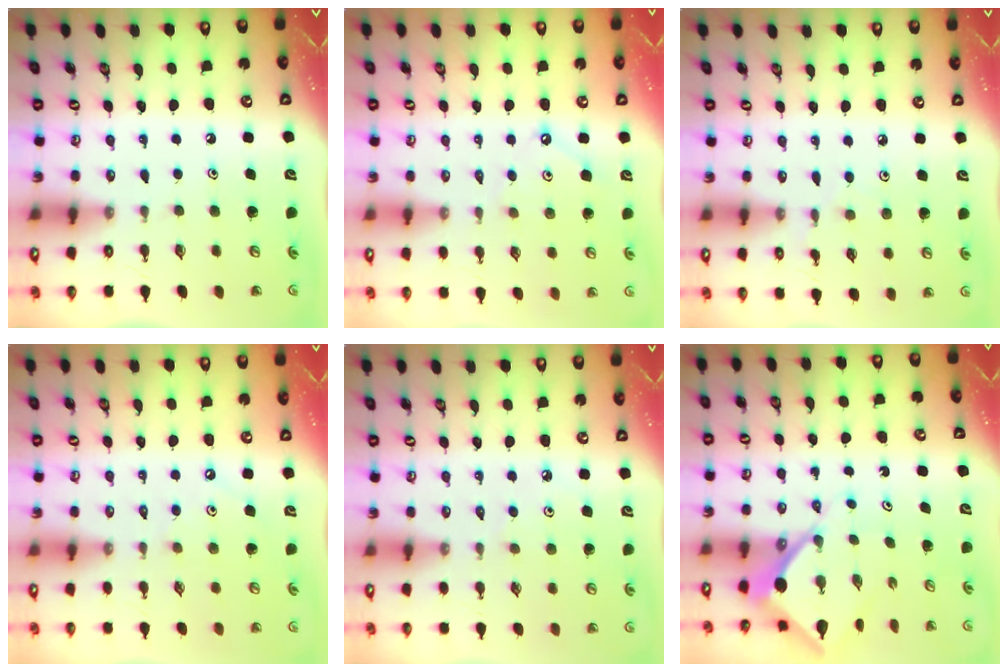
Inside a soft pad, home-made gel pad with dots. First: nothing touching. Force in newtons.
{"total": 3.5, "press": 3.5, "slide": 0.3}
{"total": 1.4, "press": 1.4, "slide": 0.1}
{"total": 1.8, "press": 1.7, "slide": 0.4}
{"total": 3.7, "press": 3.7, "slide": 0.7}
{"total": 7.5, "press": 7.5, "slide": 0.8}